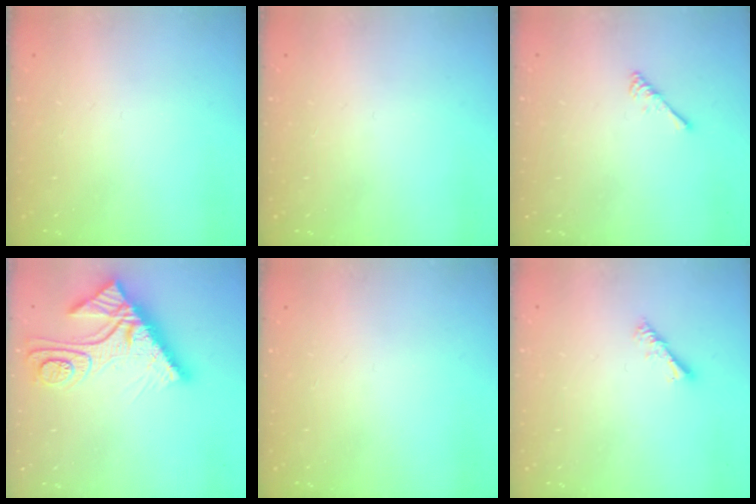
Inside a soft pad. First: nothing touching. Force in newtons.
{"total": 0.0}
{"total": 2.5, "press": 2.5, "slide": 0.4}
{"total": 15.3, "press": 15.3, "slide": 1.4}
{"total": 0.0}
{"total": 4.2, "press": 4.2, "slide": 0.5}